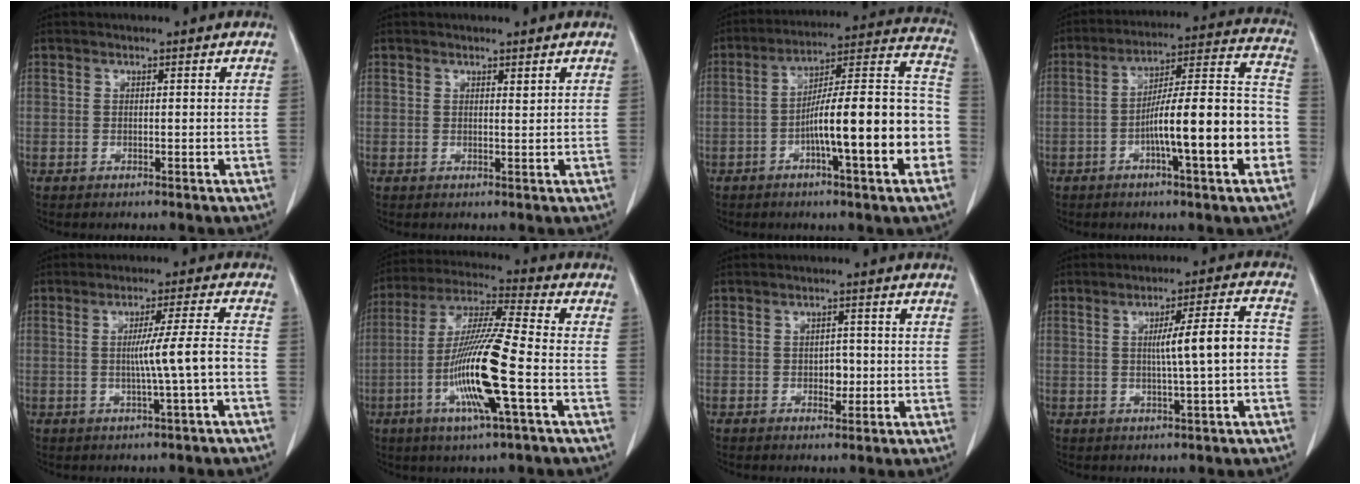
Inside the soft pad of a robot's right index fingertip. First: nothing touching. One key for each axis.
{"total": 0.6, "fx": 0.5, "fy": 0.1, "fz": 0.4, "tx": -0.009, "ty": -0.006, "tz": 0.007}
{"total": 19.4, "fx": -5.2, "fy": 2.0, "fz": 18.6, "tx": -0.228, "ty": 0.031, "tz": -0.075}
{"total": 17.0, "fx": -5.0, "fy": 1.4, "fz": 16.2, "tx": -0.242, "ty": 0.021, "tz": -0.076}
{"total": 6.3, "fx": -1.3, "fy": -1.2, "fz": 6.0, "tx": -0.091, "ty": 0.003, "tz": -0.021}
{"total": 15.2, "fx": -4.4, "fy": 0.3, "fz": 14.5, "tx": -0.295, "ty": -0.012, "tz": -0.089}
{"total": 2.2, "fx": -0.4, "fy": 1.5, "fz": 1.6, "tx": -0.019, "ty": 0.004, "tz": -0.002}
{"total": 8.0, "fx": -0.4, "fy": 0.1, "fz": 8.0, "tx": -0.116, "ty": 0.014, "tz": -0.006}